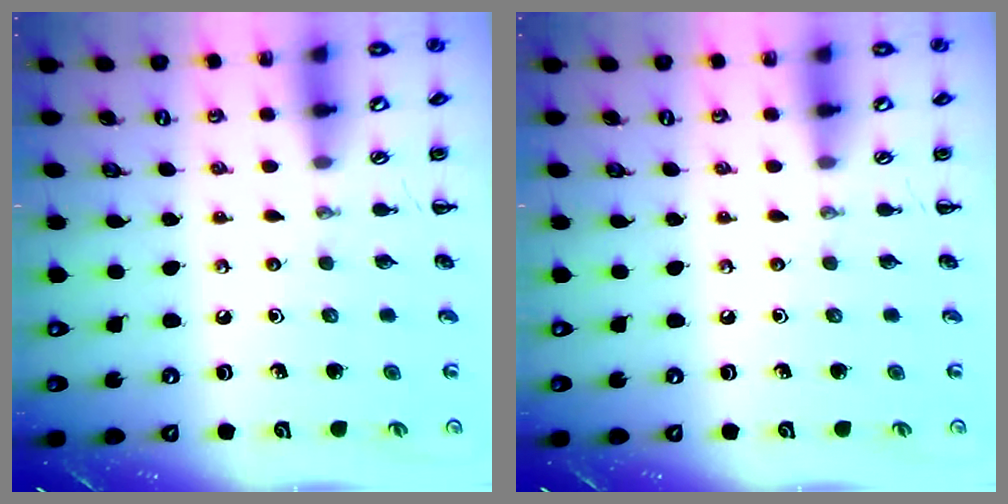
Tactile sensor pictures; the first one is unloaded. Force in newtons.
{"total": 0.0}